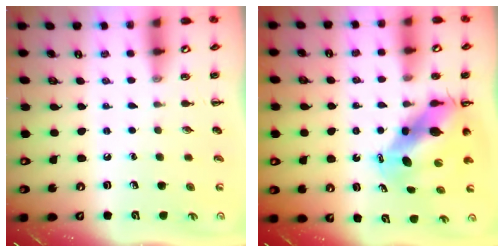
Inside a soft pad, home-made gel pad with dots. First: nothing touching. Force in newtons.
{"total": 10.0, "press": 9.6, "slide": 2.8}